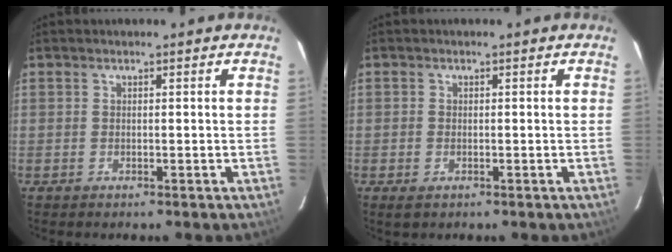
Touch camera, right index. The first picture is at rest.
{"total": 1.7, "force": [-0.8, 1.1, 1.0], "torque": [-0.017, -0.004, -0.014]}